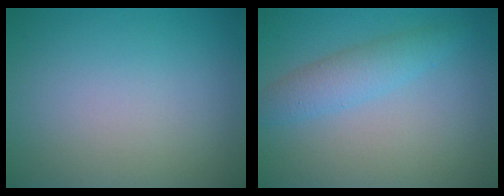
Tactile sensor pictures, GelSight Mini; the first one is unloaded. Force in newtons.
{"total": 2.9, "press": 2.9, "slide": 0.1}